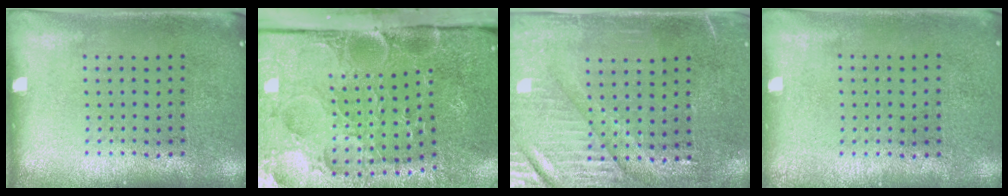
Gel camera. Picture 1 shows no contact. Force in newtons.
{"total": 4.9, "press": 4.1, "slide": 2.7}
{"total": 3.5, "press": 3.1, "slide": 1.7}
{"total": 0.0}